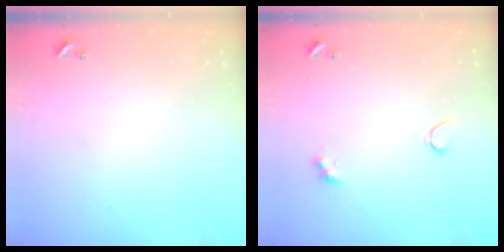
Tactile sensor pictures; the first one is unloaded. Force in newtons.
{"total": 3.5, "press": 3.3, "slide": 0.9}